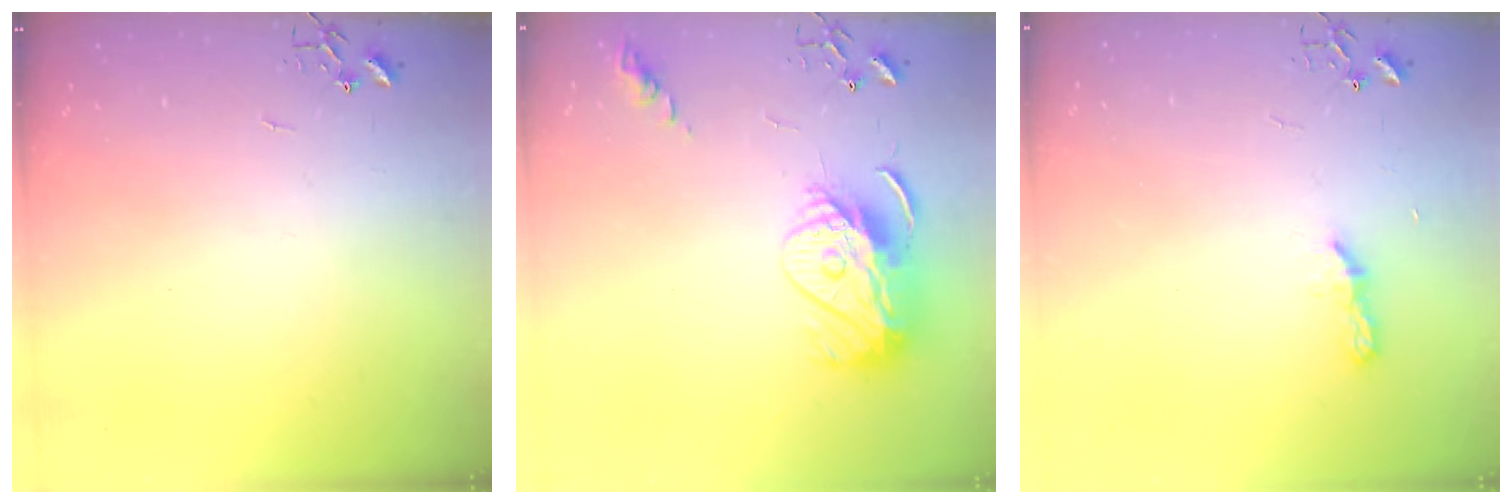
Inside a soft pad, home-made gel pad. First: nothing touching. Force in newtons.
{"total": 14.0, "press": 13.9, "slide": 1.4}
{"total": 5.9, "press": 5.8, "slide": 0.7}